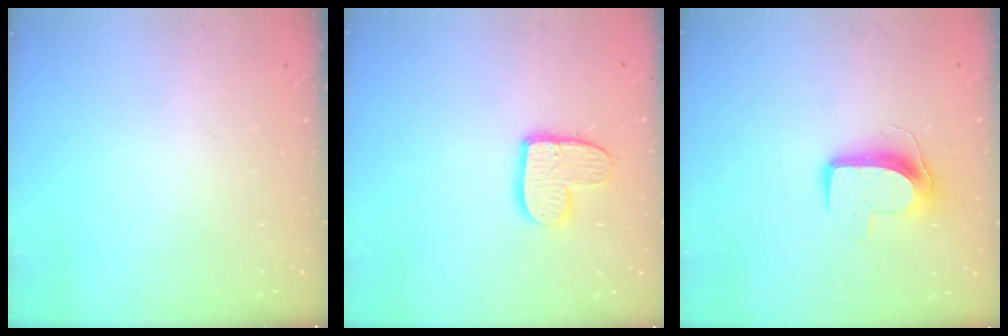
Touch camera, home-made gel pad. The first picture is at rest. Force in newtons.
{"total": 10.9, "press": 10.8, "slide": 0.7}
{"total": 9.1, "press": 9.1, "slide": 0.1}